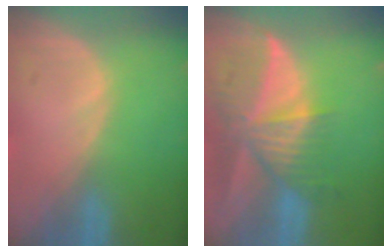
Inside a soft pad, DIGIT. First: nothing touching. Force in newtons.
{"total": 9.9, "press": 8.7, "slide": 4.7}